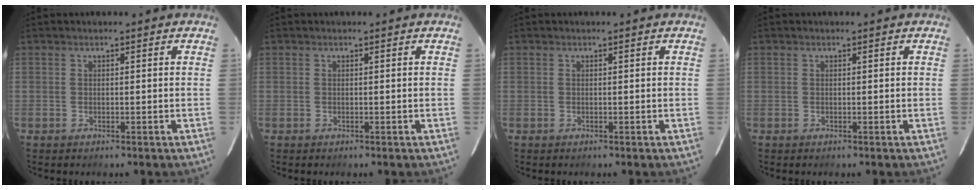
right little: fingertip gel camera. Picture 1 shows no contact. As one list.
[{"total": 0.0}, {"total": 0.0}, {"total": 0.0}]